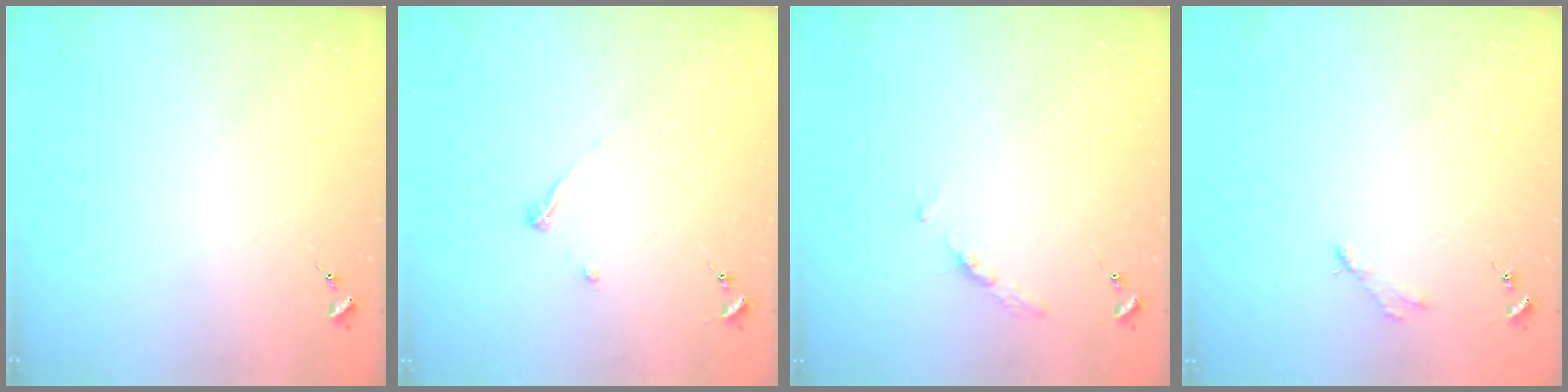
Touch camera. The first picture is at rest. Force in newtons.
{"total": 4.5, "press": 4.5, "slide": 0.4}
{"total": 3.9, "press": 3.9, "slide": 0.5}
{"total": 2.8, "press": 2.8, "slide": 0.4}